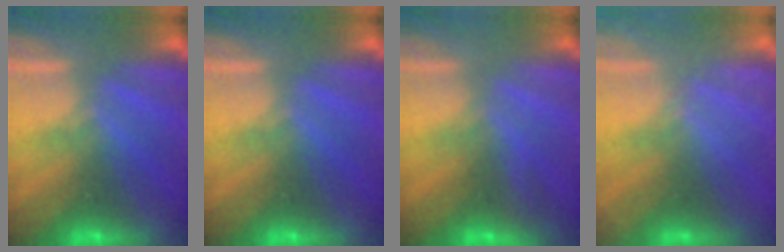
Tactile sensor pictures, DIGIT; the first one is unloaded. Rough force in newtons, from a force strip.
{"total": 0.0}
{"total": 2.9}
{"total": 2.2}